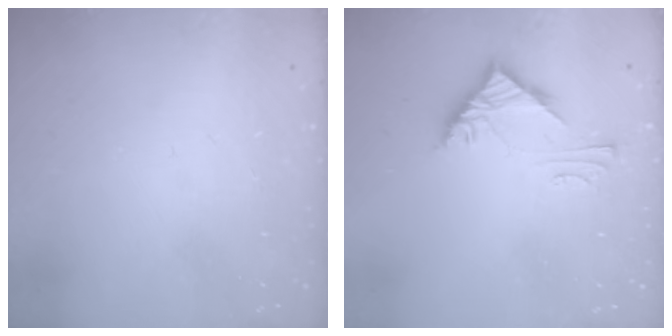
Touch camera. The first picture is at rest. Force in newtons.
{"total": 5.3, "press": 5.2, "slide": 0.3}